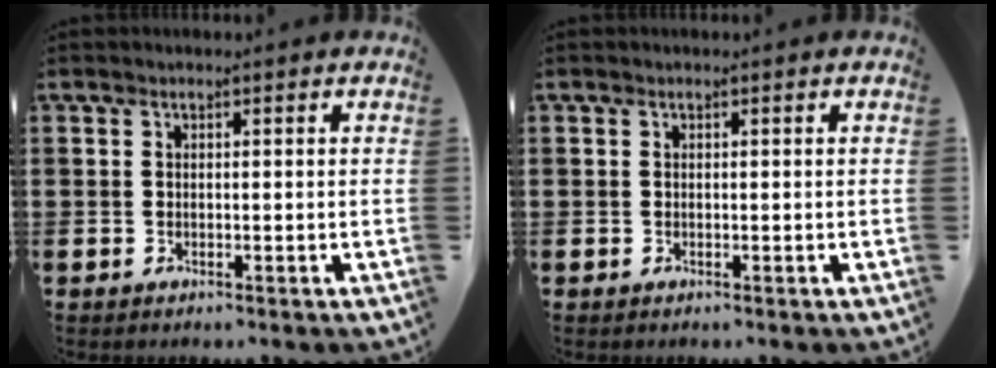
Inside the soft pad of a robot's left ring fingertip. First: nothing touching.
{"total": 0.0}